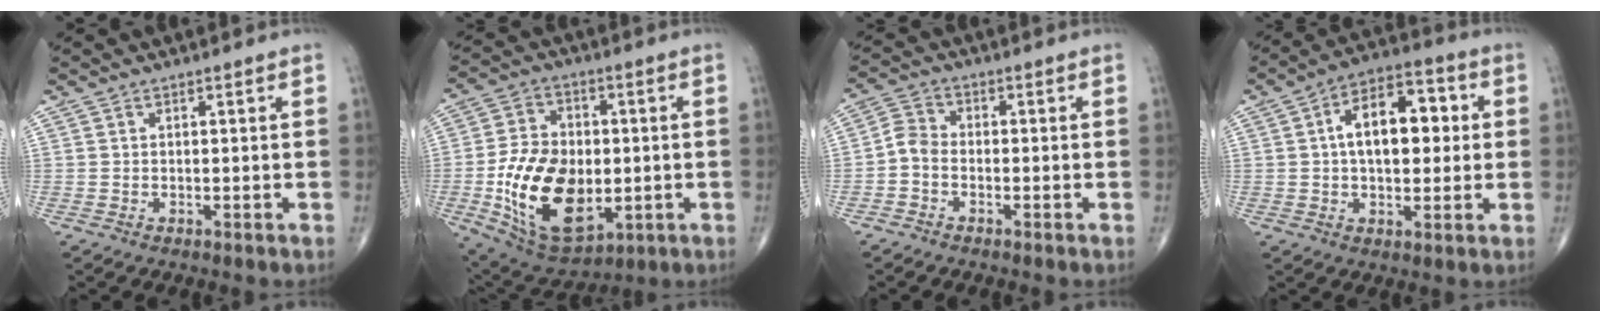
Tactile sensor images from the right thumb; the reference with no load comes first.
{"total": 19.8, "force": [-3.2, 12.3, 15.2], "torque": [-0.247, 0.001, -0.033]}
{"total": 3.7, "force": [-1.6, 2.6, 2.1], "torque": [-0.036, 0.018, -0.044]}
{"total": 13.7, "force": [1.7, 7.8, 11.1], "torque": [-0.146, 0.024, 0.019]}